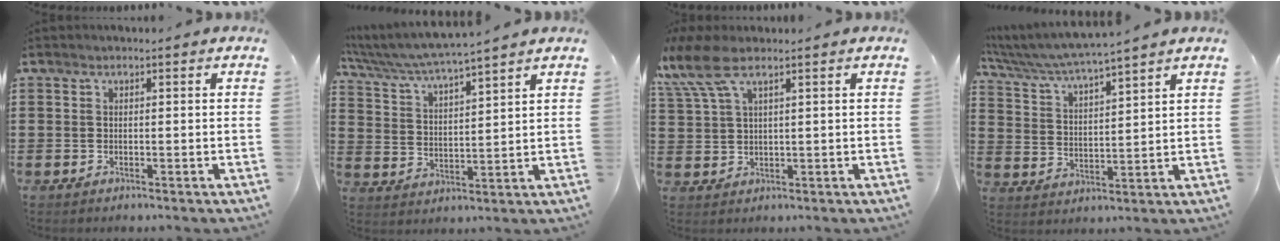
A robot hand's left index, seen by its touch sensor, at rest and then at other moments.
{"total": 4.6, "force": [4.3, -0.5, 1.4], "torque": [-0.048, -0.032, 0.070]}
{"total": 6.1, "force": [3.4, 1.9, 4.7], "torque": [-0.122, -0.006, 0.057]}
{"total": 4.6, "force": [4.3, -0.7, 1.5], "torque": [-0.051, -0.032, 0.068]}